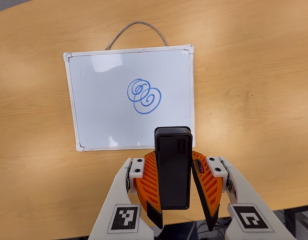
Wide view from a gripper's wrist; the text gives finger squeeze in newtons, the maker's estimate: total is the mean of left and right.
{"total": 6.7, "left": 5.9, "right": 7.4}